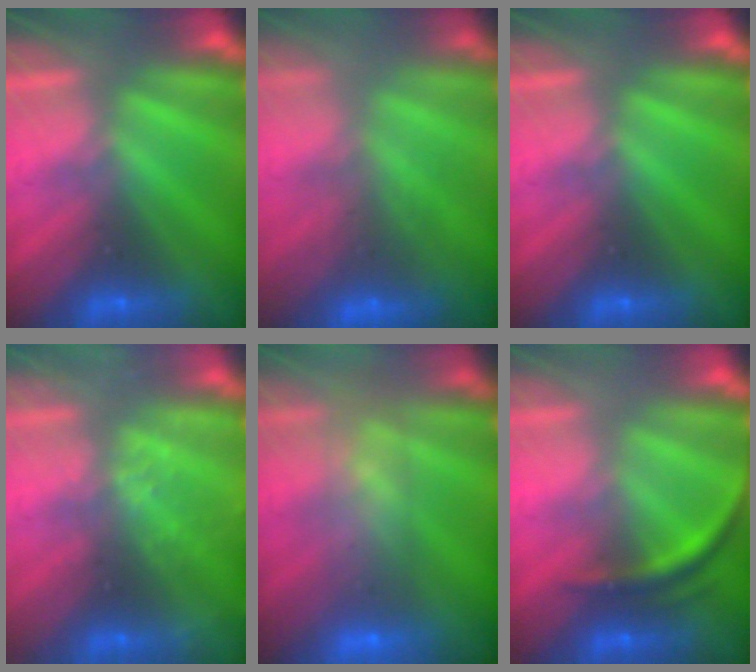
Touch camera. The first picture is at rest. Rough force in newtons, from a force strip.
{"total": 7.3}
{"total": 0.0}
{"total": 2.4}
{"total": 7.2}
{"total": 3.5}